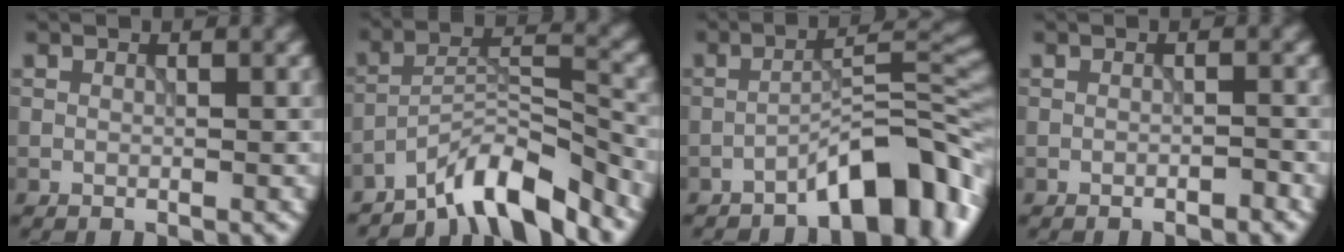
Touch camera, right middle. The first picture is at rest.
{"total": 7.3, "force": [-6.1, 1.3, 3.9], "torque": [-0.056, 0.008, -0.111]}
{"total": 7.7, "force": [-5.1, 2.0, 5.4], "torque": [-0.072, 0.020, -0.082]}
{"total": 0.9, "force": [-0.7, 0.1, 0.6], "torque": [-0.005, 0.002, -0.011]}